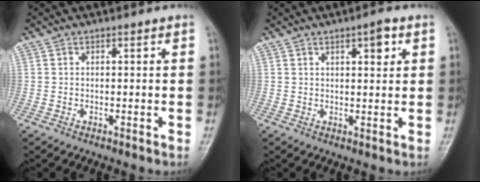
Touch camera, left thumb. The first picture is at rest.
{"total": 3.7, "force": [1.8, 1.2, 3.0], "torque": [-0.033, -0.007, 0.026]}